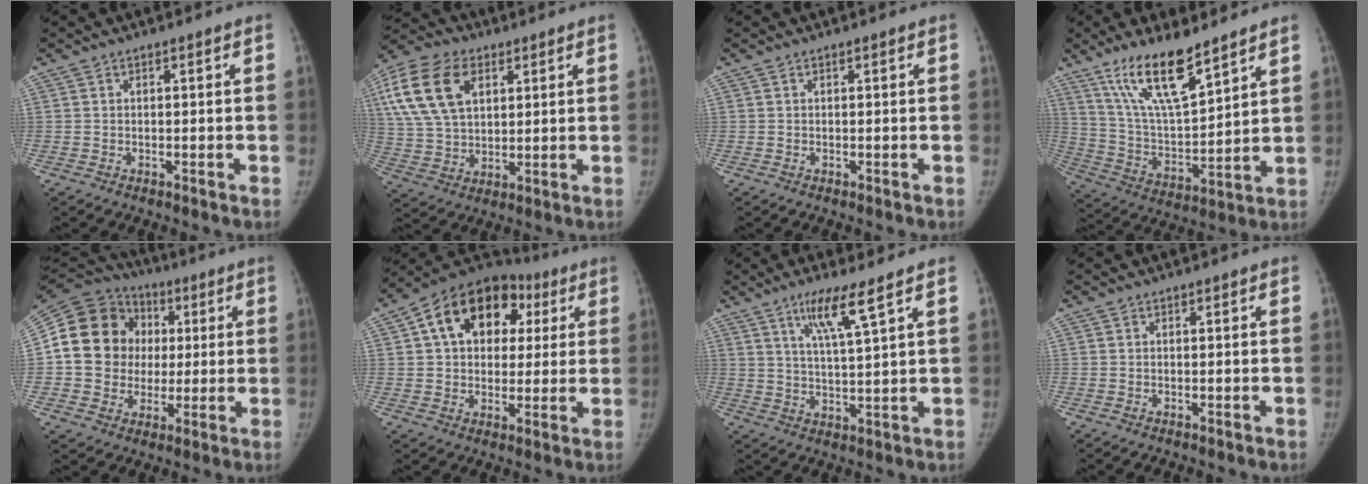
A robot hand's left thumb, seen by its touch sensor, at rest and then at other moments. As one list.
[{"total": 17.5, "force": [6.5, 11.0, 11.9], "torque": [-0.230, -0.002, 0.120]}, {"total": 0.0}, {"total": 15.9, "force": [11.0, 4.4, 10.7], "torque": [-0.173, -0.064, 0.215]}, {"total": 18.4, "force": [2.0, 16.3, 8.4], "torque": [-0.131, 0.030, 0.040]}, {"total": 18.6, "force": [5.5, 13.4, 11.6], "torque": [-0.146, 0.022, 0.078]}, {"total": 7.9, "force": [4.7, 0.2, 6.3], "torque": [-0.124, -0.030, 0.092]}, {"total": 0.0}]